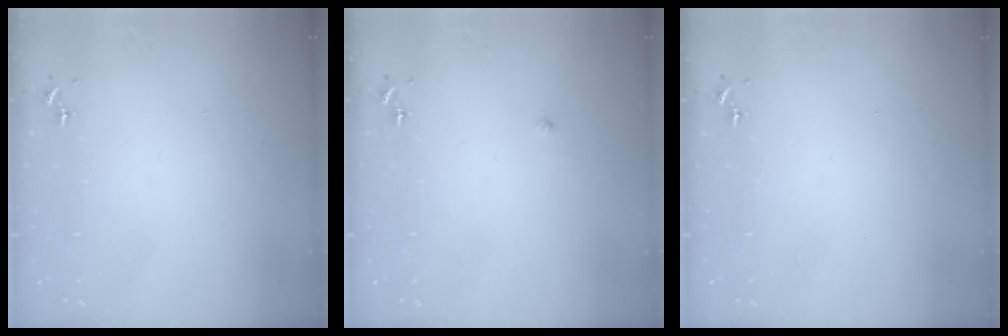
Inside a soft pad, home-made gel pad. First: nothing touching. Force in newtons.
{"total": 1.8, "press": 1.8, "slide": 0.1}
{"total": 0.0}